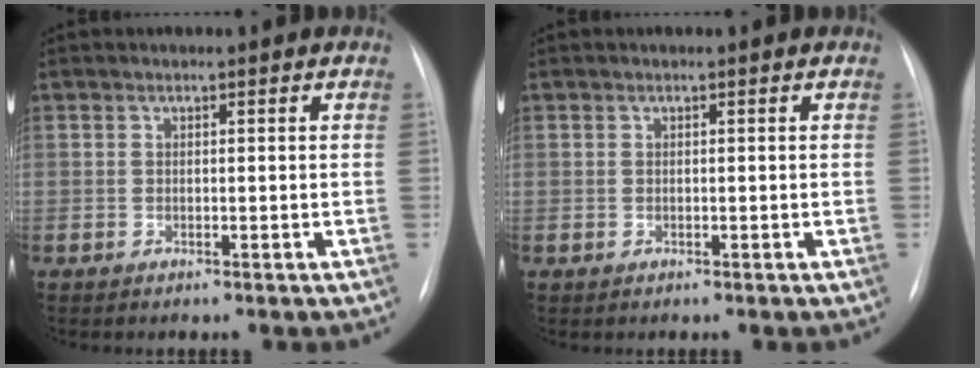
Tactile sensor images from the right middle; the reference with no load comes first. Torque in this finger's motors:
{"motor_torque": [0.34, -0.65, 0.05, 0.01]}